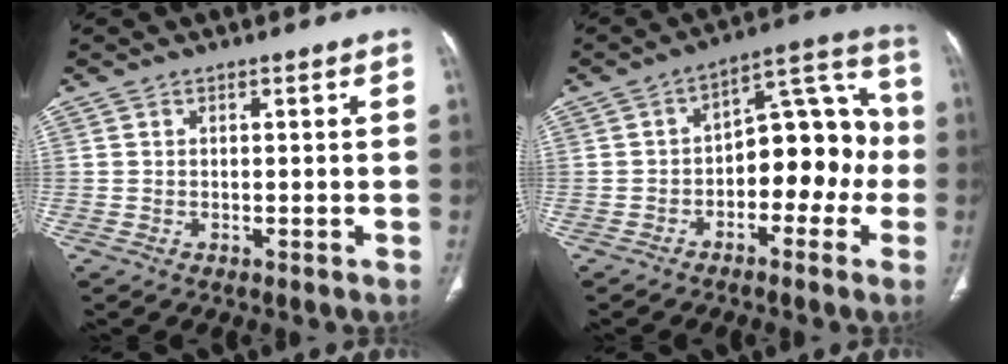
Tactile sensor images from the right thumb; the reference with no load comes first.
{"total": 13.7, "force": [-2.8, 8.1, 10.7], "torque": [-0.099, 0.057, -0.049]}